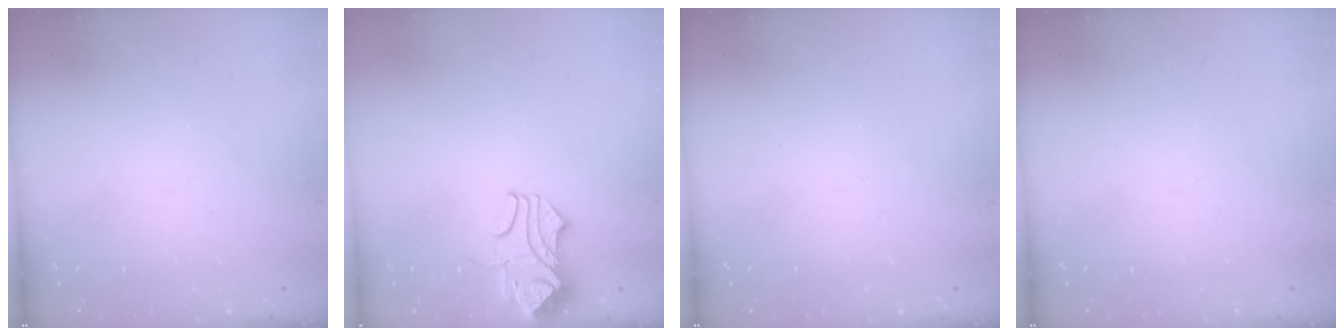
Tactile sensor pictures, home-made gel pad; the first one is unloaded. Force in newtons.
{"total": 3.7, "press": 3.6, "slide": 0.8}
{"total": 0.0}
{"total": 0.0}